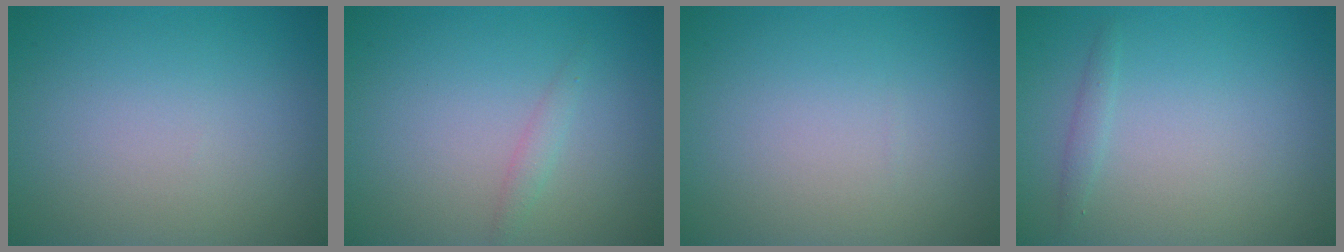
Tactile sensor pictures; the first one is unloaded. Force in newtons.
{"total": 1.0, "press": 1.0, "slide": 0.0}
{"total": 0.0}
{"total": 0.8, "press": 0.8, "slide": 0.0}